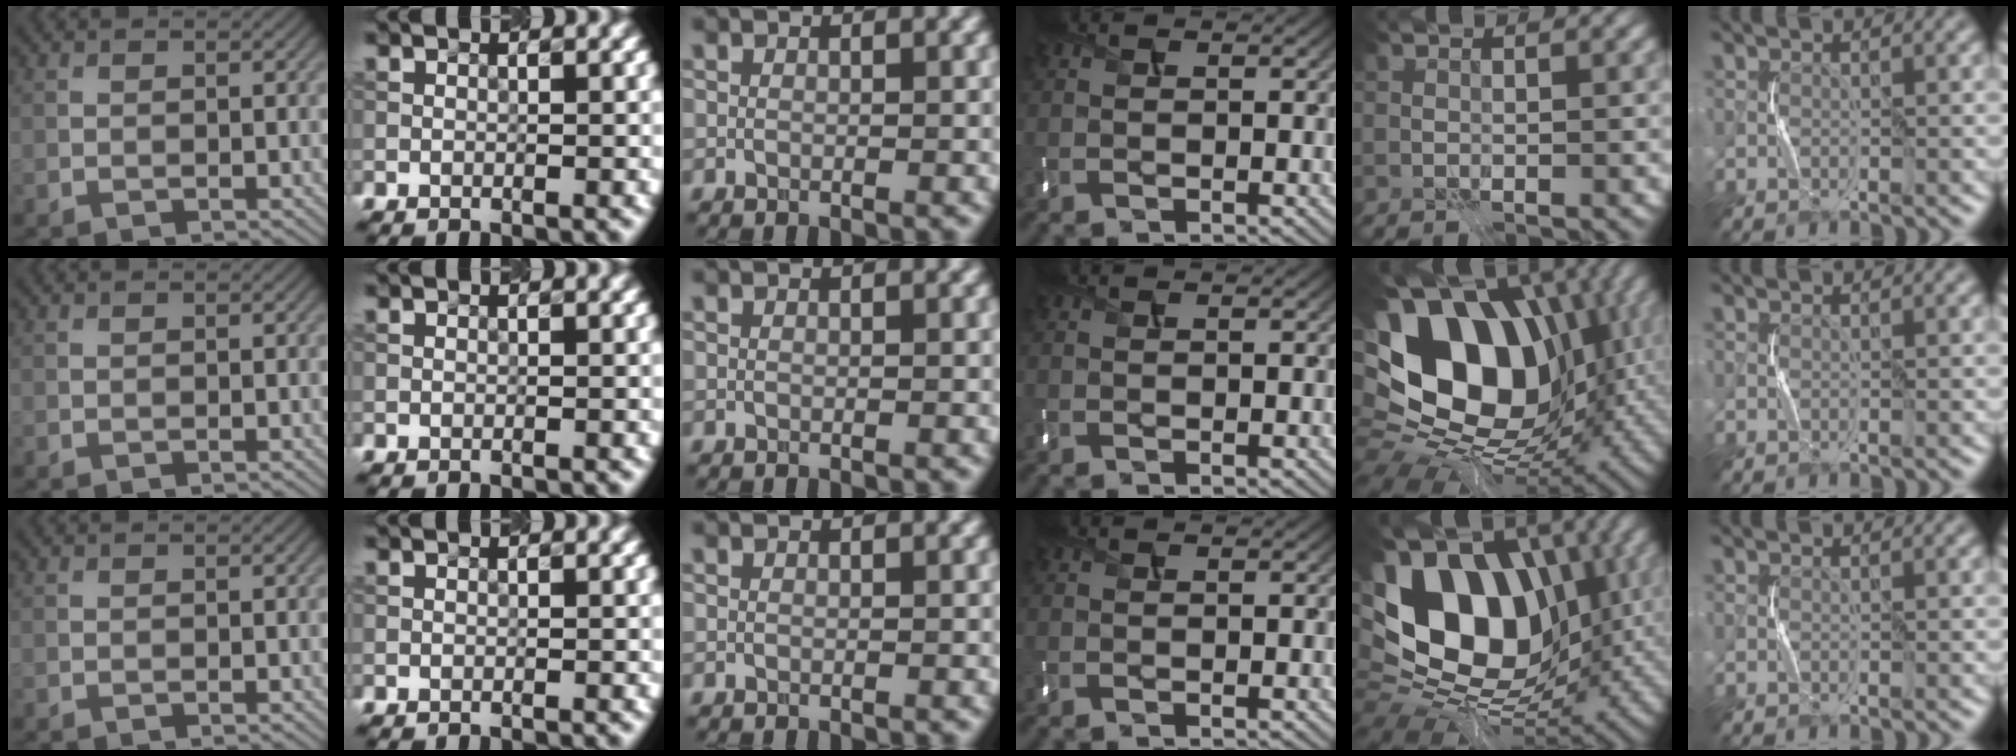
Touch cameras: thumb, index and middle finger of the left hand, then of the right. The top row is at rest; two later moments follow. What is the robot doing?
{"motion": "press", "object": "mouse"}